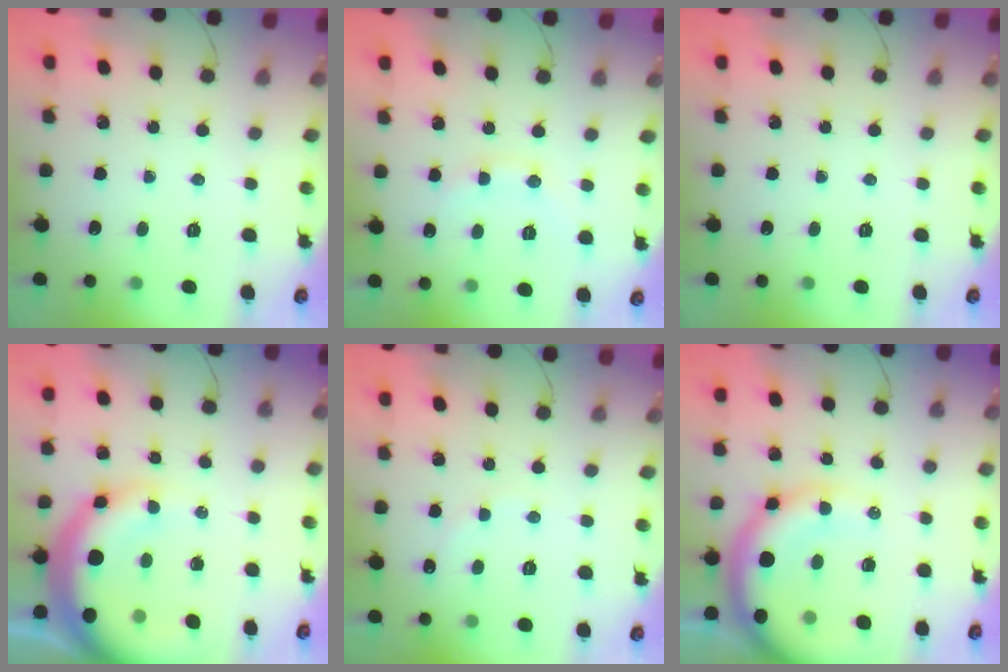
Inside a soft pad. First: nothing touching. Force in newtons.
{"total": 8.6, "press": 8.6, "slide": 1.0}
{"total": 0.0}
{"total": 15.4, "press": 15.0, "slide": 3.3}
{"total": 5.6, "press": 5.6, "slide": 1.0}
{"total": 15.5, "press": 15.2, "slide": 3.2}